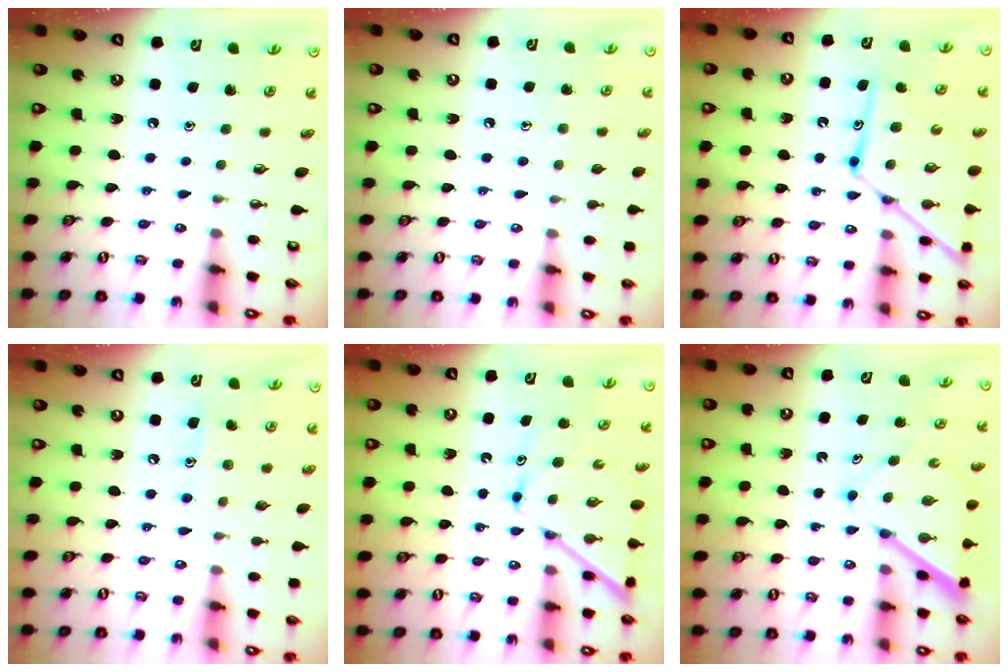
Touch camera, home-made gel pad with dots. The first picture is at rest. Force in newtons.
{"total": 5.6, "press": 5.6, "slide": 0.5}
{"total": 16.0, "press": 15.9, "slide": 1.3}
{"total": 8.6, "press": 8.6, "slide": 0.5}
{"total": 11.1, "press": 11.0, "slide": 1.0}
{"total": 8.8, "press": 8.8, "slide": 0.9}